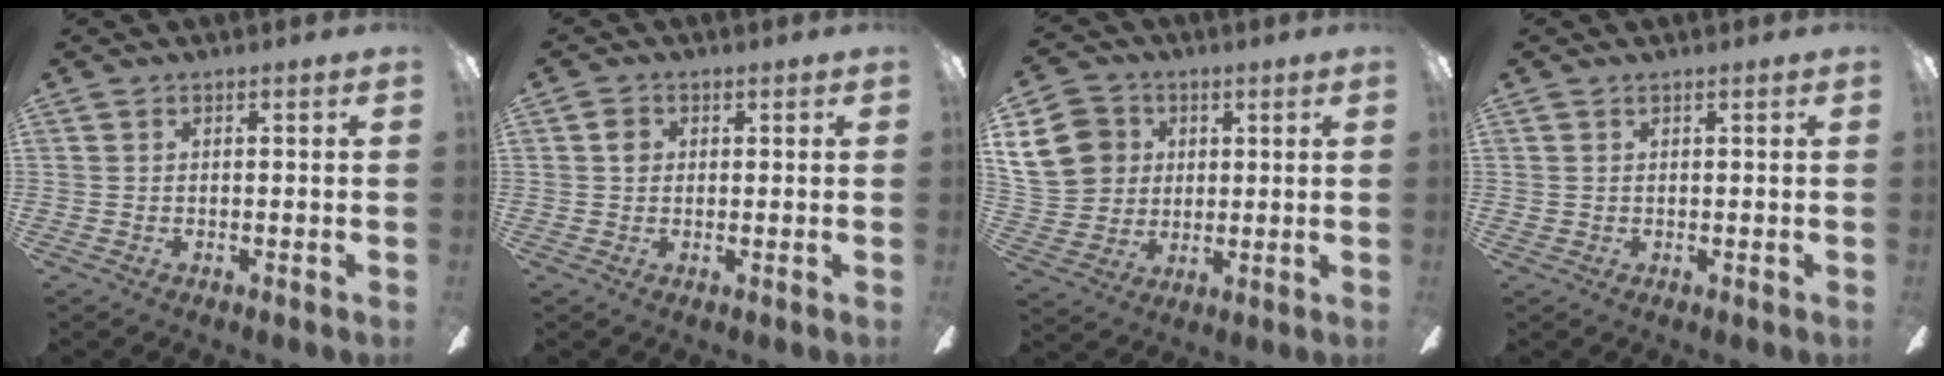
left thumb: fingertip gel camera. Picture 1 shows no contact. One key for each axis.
{"total": 2.6, "fx": 0.6, "fy": 2.2, "fz": 1.3, "tx": -0.011, "ty": 0.000, "tz": 0.006}
{"total": 13.5, "fx": 4.1, "fy": 11.7, "fz": 5.4, "tx": -0.112, "ty": 0.009, "tz": 0.087}
{"total": 0.7, "fx": 0.4, "fy": 0.6, "fz": 0.0, "tx": 0.000, "ty": 0.004, "tz": 0.007}